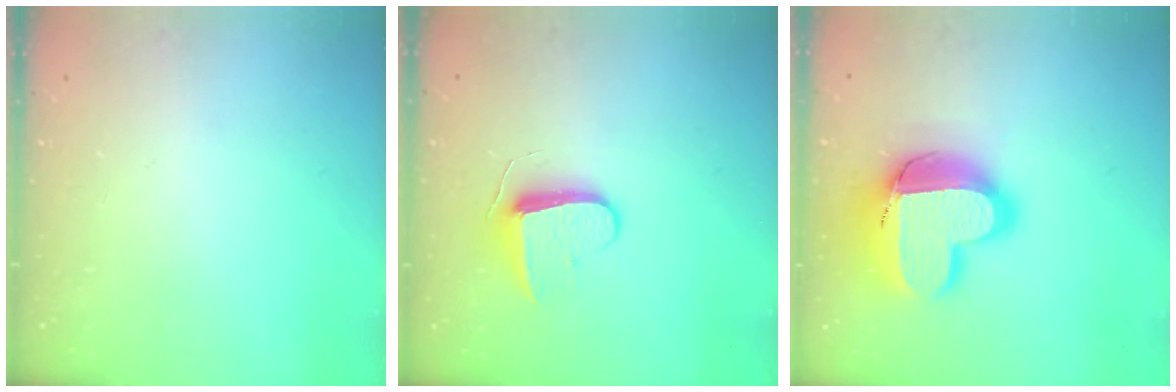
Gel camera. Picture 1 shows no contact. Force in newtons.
{"total": 8.7, "press": 8.7, "slide": 0.5}
{"total": 18.9, "press": 18.9, "slide": 1.6}